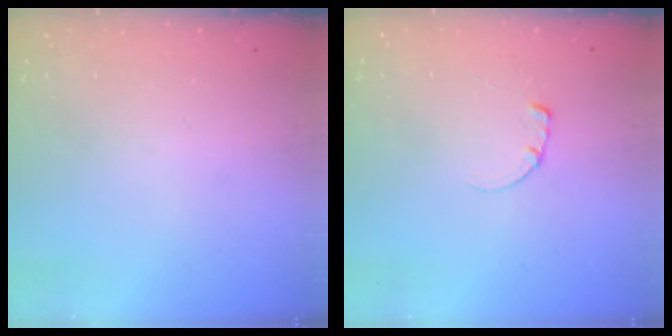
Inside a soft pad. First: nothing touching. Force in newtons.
{"total": 0.6, "press": 0.5, "slide": 0.2}